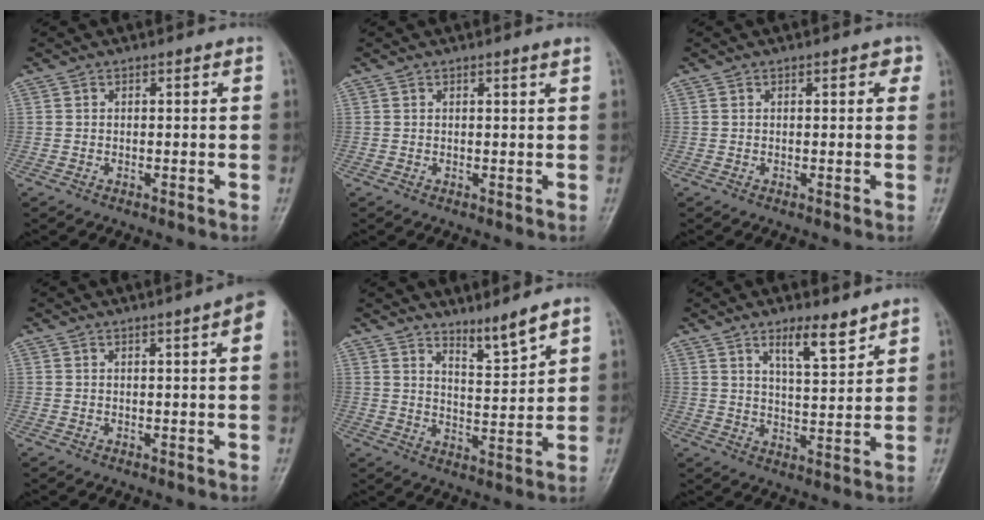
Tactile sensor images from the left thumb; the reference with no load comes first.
{"total": 1.0, "force": [0.6, -0.3, 0.7], "torque": [-0.019, -0.006, 0.012]}
{"total": 2.1, "force": [0.9, 1.1, 1.6], "torque": [-0.010, 0.001, 0.008]}
{"total": 5.7, "force": [2.5, 0.3, 5.1], "torque": [-0.057, 0.004, 0.027]}
{"total": 5.5, "force": [4.6, -0.2, 3.1], "torque": [-0.051, -0.053, 0.088]}
{"total": 7.0, "force": [5.0, 1.5, 4.6], "torque": [-0.066, -0.041, 0.084]}